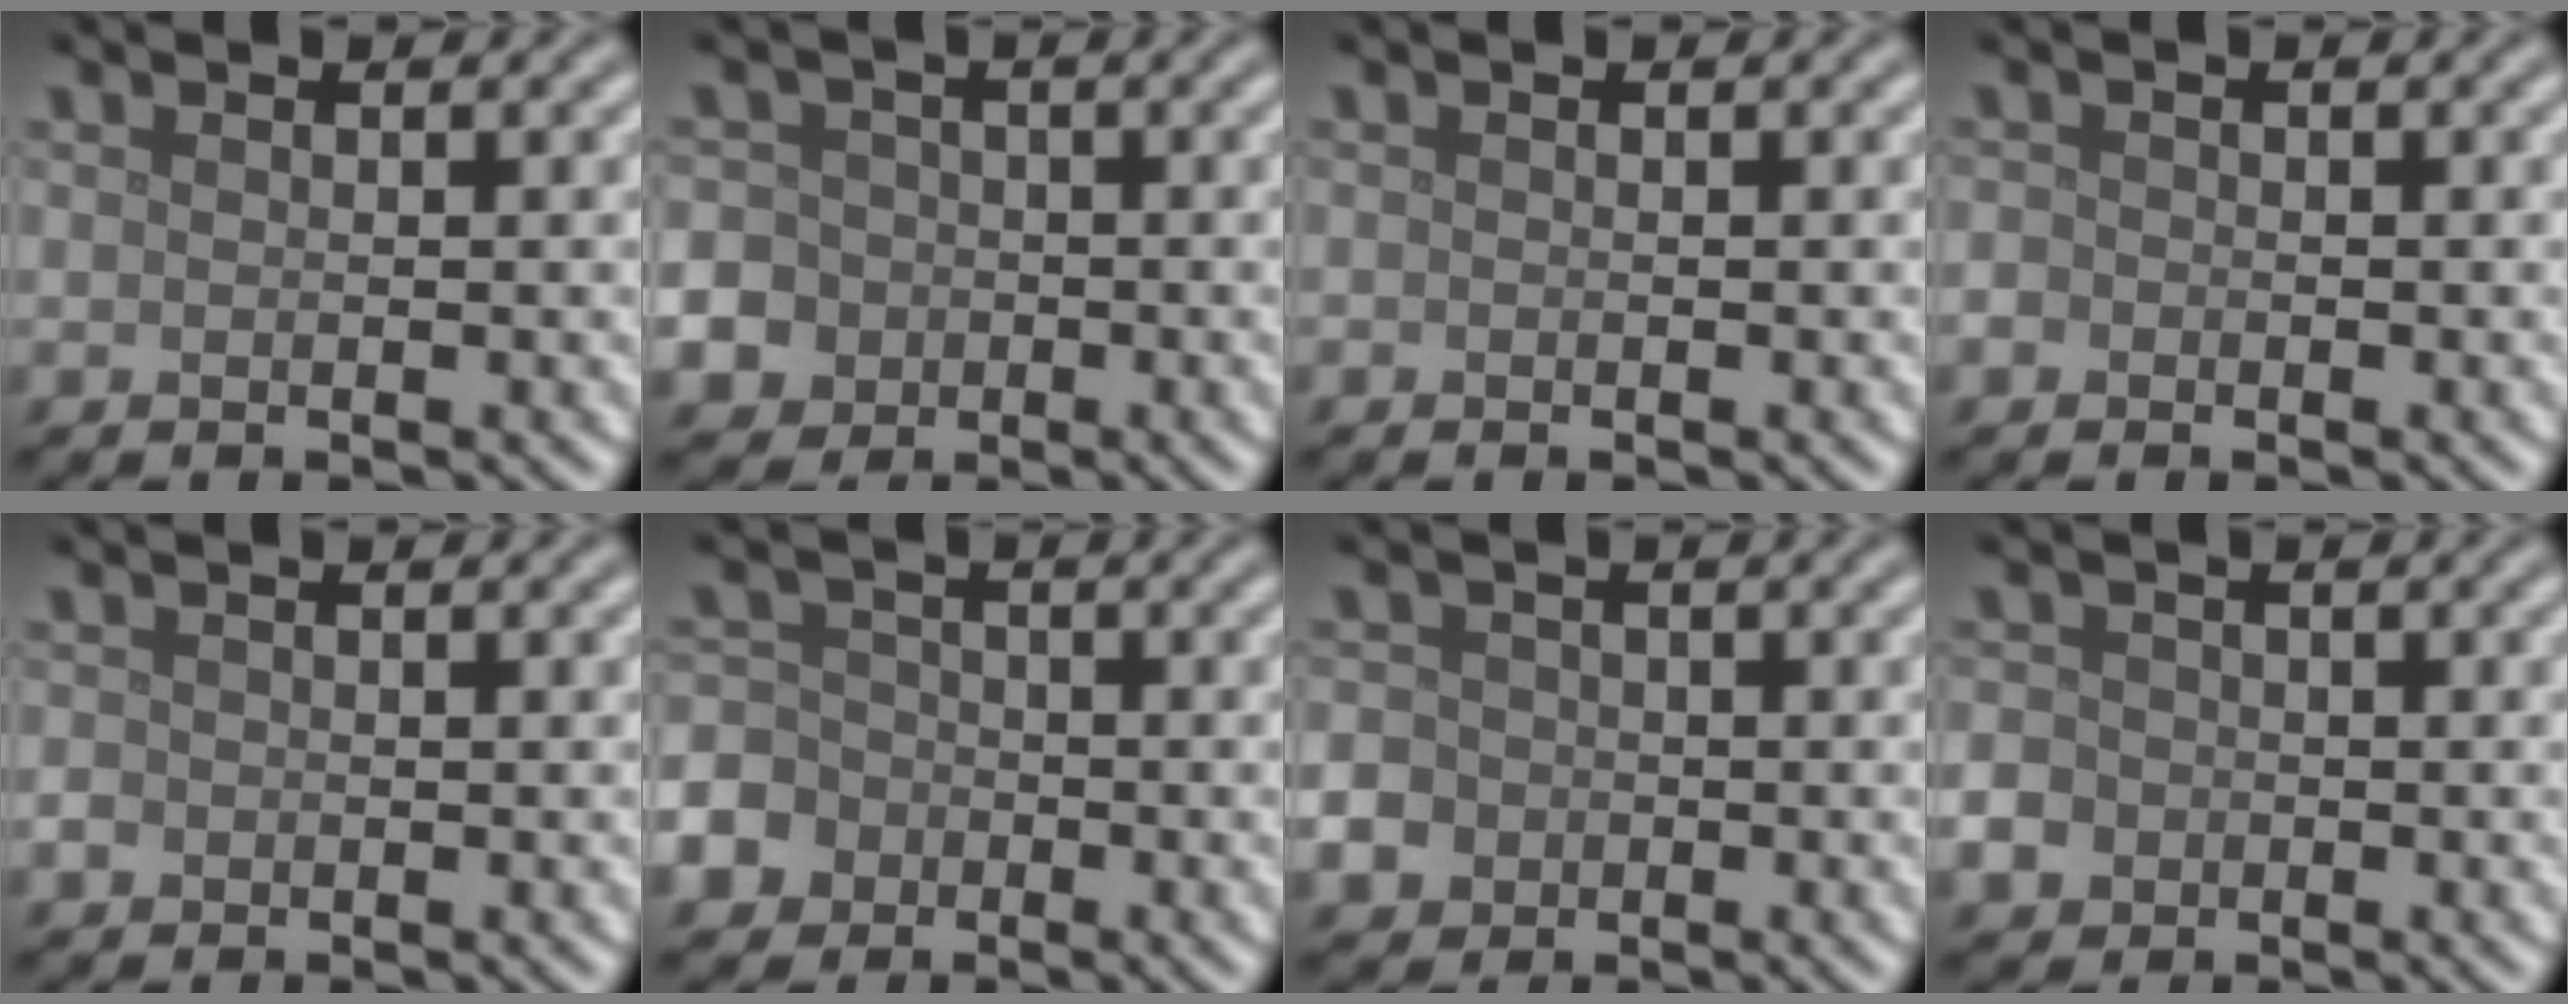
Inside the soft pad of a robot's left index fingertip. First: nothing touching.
{"total": 12.2, "force": [-4.8, 10.8, 2.8], "torque": [-0.084, -0.022, -0.113]}
{"total": 0.0}
{"total": 0.9, "force": [-0.5, 0.7, 0.1], "torque": [0.002, -0.003, -0.010]}
{"total": 0.9, "force": [-0.3, 0.8, 0.2], "torque": [-0.001, -0.004, -0.009]}
{"total": 6.9, "force": [-3.7, 5.7, 1.6], "torque": [-0.036, -0.014, -0.085]}
{"total": 7.4, "force": [-3.2, 6.3, 2.1], "torque": [-0.055, -0.019, -0.081]}
{"total": 3.4, "force": [-1.4, 2.9, 1.1], "torque": [-0.015, -0.005, -0.032]}